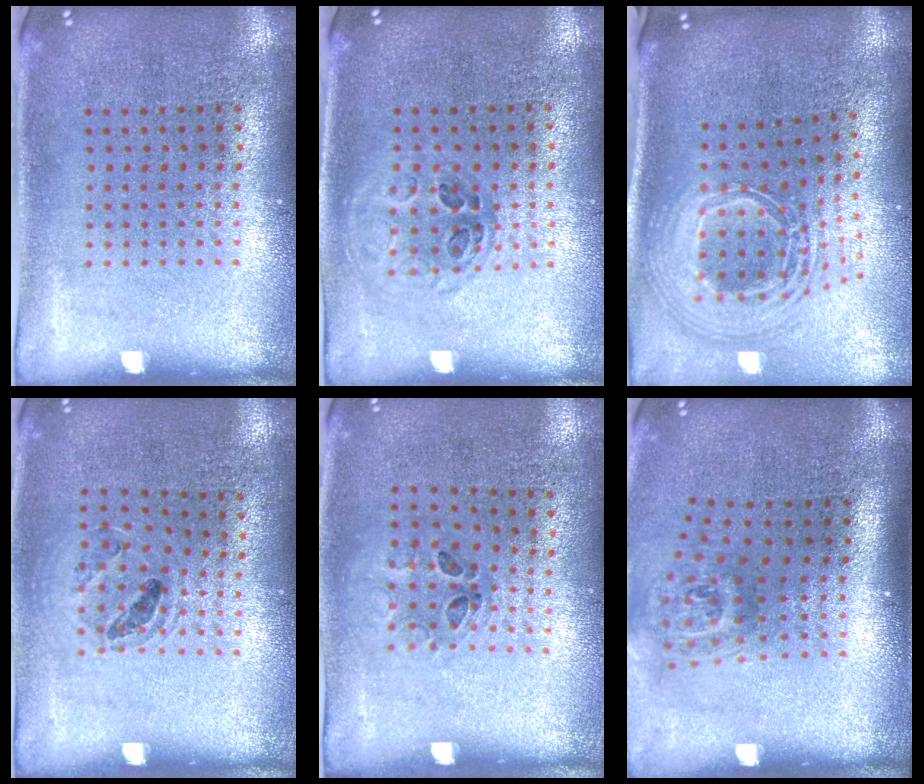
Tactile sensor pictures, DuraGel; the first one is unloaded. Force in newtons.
{"total": 1.0, "press": 0.9, "slide": 0.3}
{"total": 2.8, "press": 1.9, "slide": 2.0}
{"total": 0.9, "press": 0.9, "slide": 0.1}
{"total": 1.2, "press": 0.7, "slide": 1.0}
{"total": 1.8, "press": 1.2, "slide": 1.4}